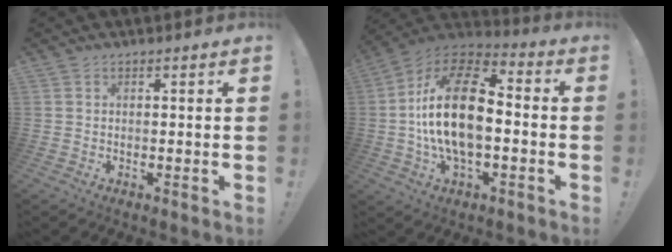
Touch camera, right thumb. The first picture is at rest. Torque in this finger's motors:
{"motor_torque": [0.23, 1.38, 1.96, -0.26, 0.40]}